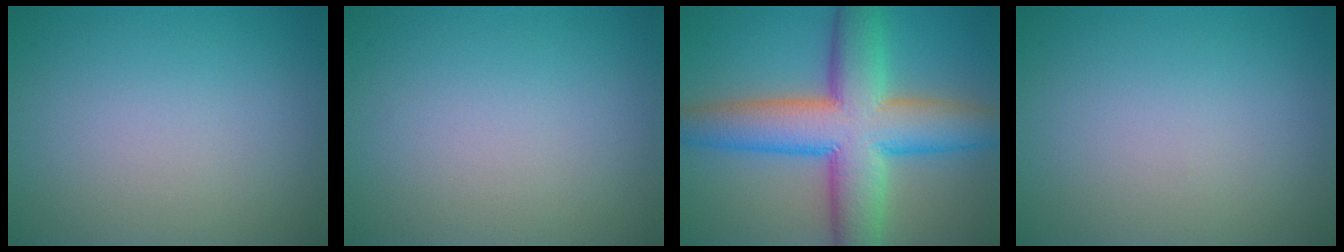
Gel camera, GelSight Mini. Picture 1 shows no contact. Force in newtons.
{"total": 0.0}
{"total": 11.8, "press": 11.8, "slide": 0.3}
{"total": 0.0}